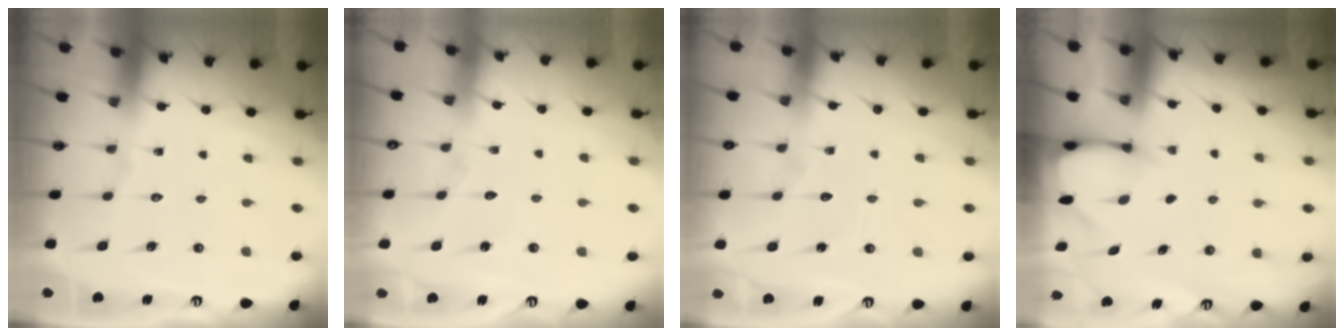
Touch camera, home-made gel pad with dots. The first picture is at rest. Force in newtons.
{"total": 2.9, "press": 2.9, "slide": 0.3}
{"total": 3.6, "press": 3.6, "slide": 0.3}
{"total": 2.6, "press": 2.6, "slide": 0.3}